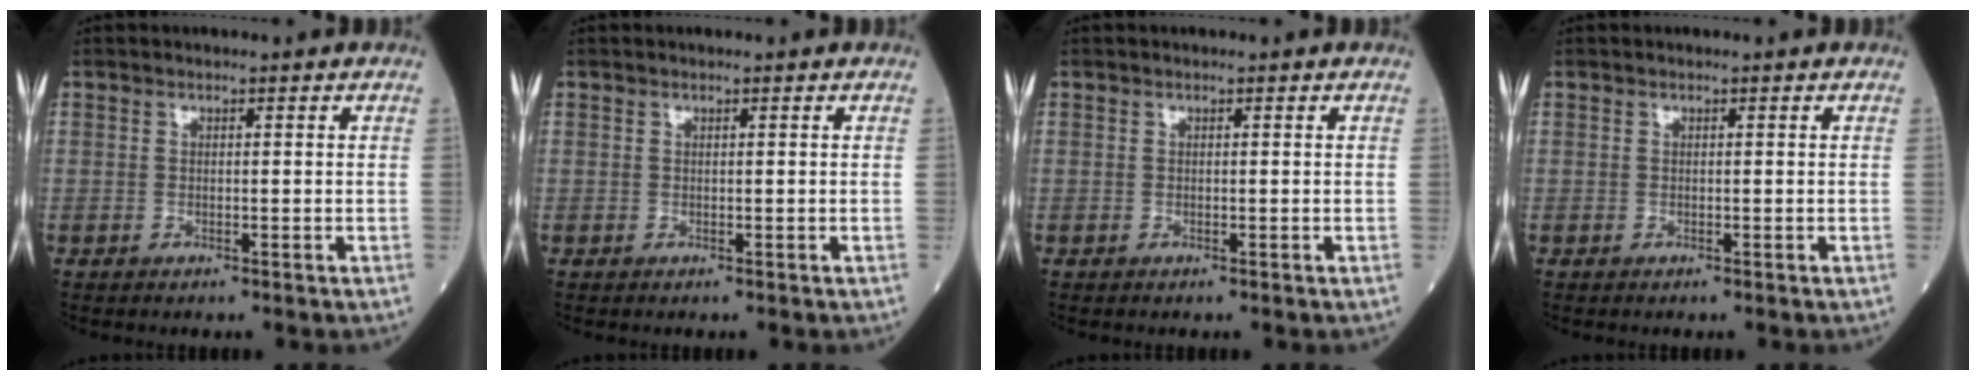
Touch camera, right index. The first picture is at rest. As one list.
[{"total": 0.0}, {"total": 0.0}, {"total": 0.0}]